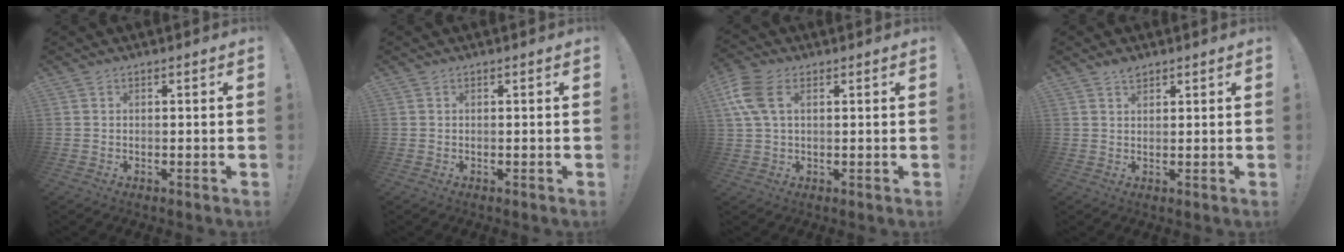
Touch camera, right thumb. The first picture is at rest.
{"total": 0.0}
{"total": 8.6, "force": [2.5, 4.9, 6.6], "torque": [-0.140, 0.005, 0.049]}
{"total": 2.3, "force": [1.8, 1.2, 0.8], "torque": [-0.002, -0.010, 0.030]}